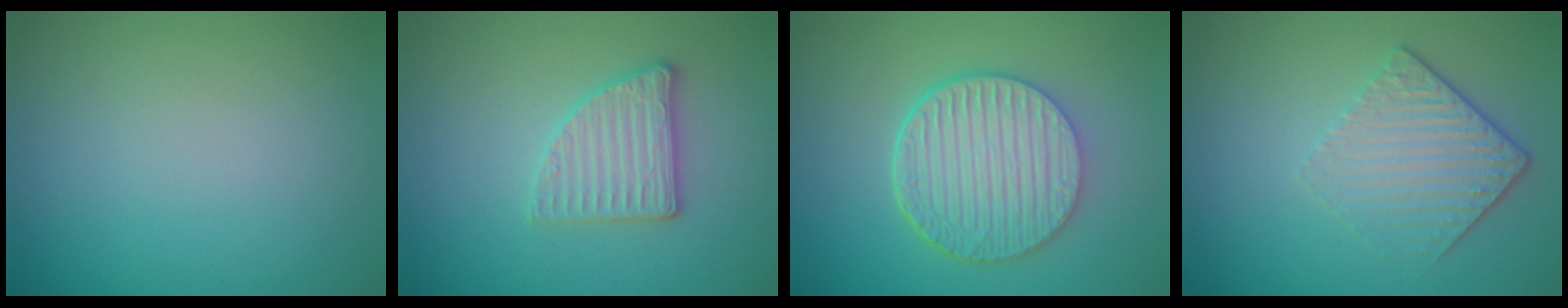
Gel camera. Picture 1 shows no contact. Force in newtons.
{"total": 2.8, "press": 2.7, "slide": 0.8}
{"total": 6.0, "press": 4.5, "slide": 4.0}
{"total": 4.2, "press": 2.8, "slide": 3.1}